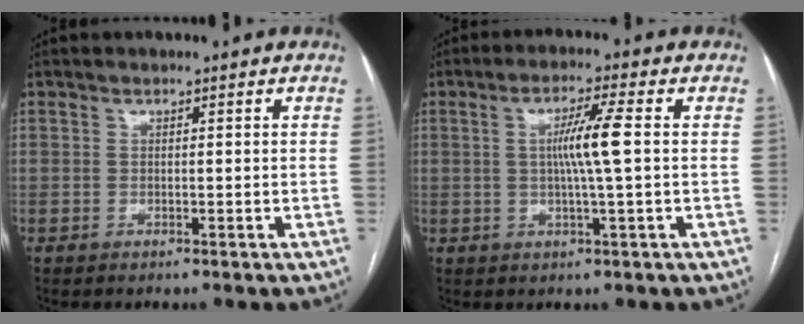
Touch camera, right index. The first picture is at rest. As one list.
[{"total": 6.1, "force": [0.5, -0.7, 6.0], "torque": [-0.111, 0.000, 0.009]}]